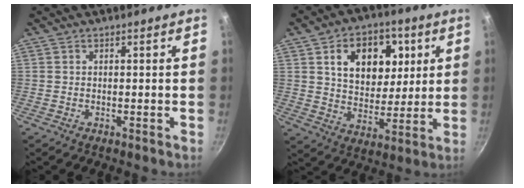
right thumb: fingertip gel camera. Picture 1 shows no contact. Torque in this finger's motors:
{"motor_torque": [1.67, 1.98, 1.19, 0.38, 0.39]}